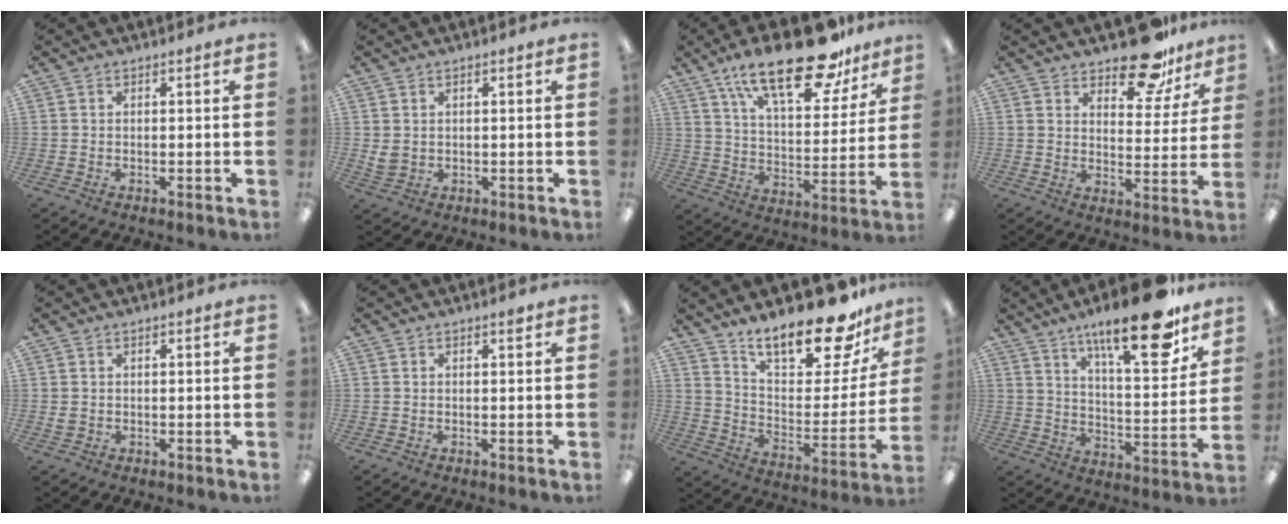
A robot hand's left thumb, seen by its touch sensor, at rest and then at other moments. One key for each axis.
{"total": 2.7, "fx": 1.0, "fy": 2.1, "fz": 1.3, "tx": -0.019, "ty": 0.000, "tz": 0.018}
{"total": 23.1, "fx": 15.7, "fy": 9.0, "fz": 14.4, "tx": -0.214, "ty": -0.088, "tz": 0.261}
{"total": 15.0, "fx": 11.4, "fy": 6.7, "fz": 7.0, "tx": -0.093, "ty": -0.071, "tz": 0.200}
{"total": 1.1, "fx": 0.2, "fy": 1.0, "fz": 0.5, "tx": -0.011, "ty": 0.005, "tz": 0.004}
{"total": 0.8, "fx": 0.6, "fy": 0.1, "fz": 0.5, "tx": -0.003, "ty": -0.002, "tz": 0.008}
{"total": 20.8, "fx": 17.0, "fy": 6.5, "fz": 10.1, "tx": -0.157, "ty": -0.122, "tz": 0.287}
{"total": 21.6, "fx": 15.0, "fy": 5.9, "fz": 14.4, "tx": -0.209, "ty": -0.095, "tz": 0.240}